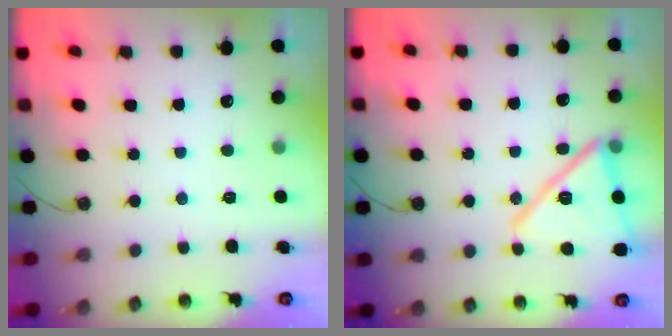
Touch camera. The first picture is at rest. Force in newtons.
{"total": 17.3, "press": 16.8, "slide": 4.0}